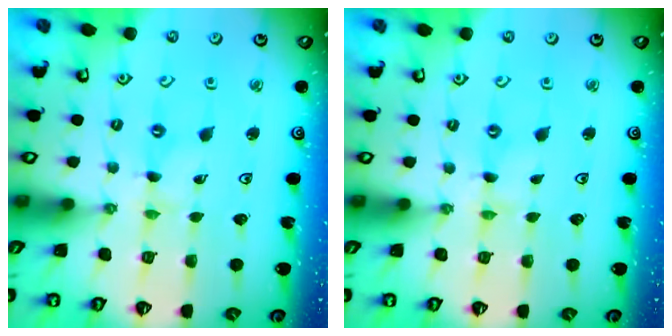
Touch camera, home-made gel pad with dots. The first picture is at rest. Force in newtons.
{"total": 0.0}